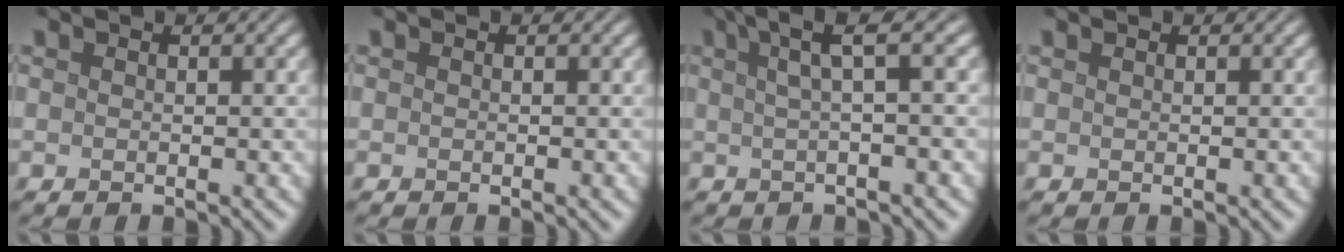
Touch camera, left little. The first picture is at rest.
{"total": 0.0}
{"total": 4.5, "force": [1.6, 0.8, 4.1], "torque": [-0.063, 0.015, 0.025]}
{"total": 0.0}